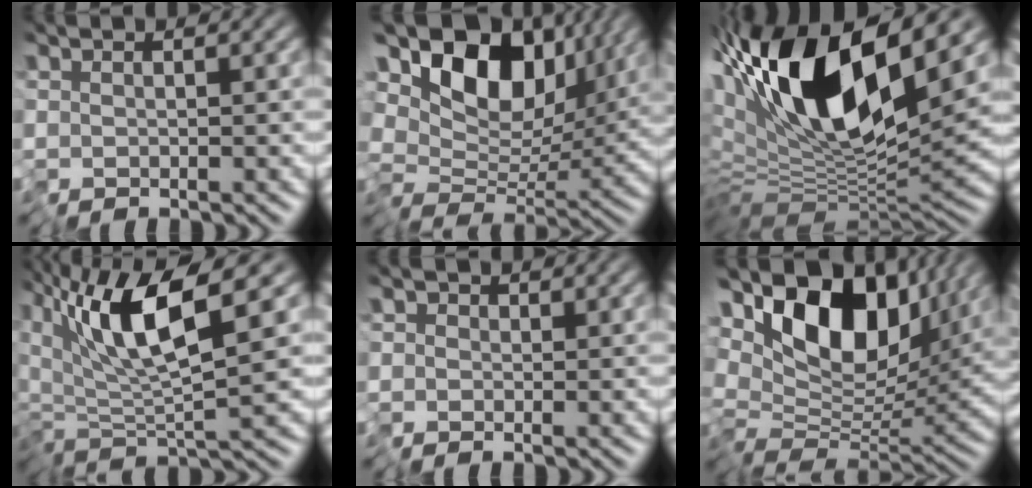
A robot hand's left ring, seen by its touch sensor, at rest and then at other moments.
{"total": 11.2, "force": [5.1, 6.2, 7.7], "torque": [-0.139, 0.023, 0.083]}
{"total": 15.1, "force": [4.9, 5.4, 13.2], "torque": [-0.253, 0.008, 0.077]}
{"total": 8.5, "force": [3.4, 1.3, 7.7], "torque": [-0.147, 0.007, 0.059]}
{"total": 1.2, "force": [-0.4, 1.1, 0.2], "torque": [0.012, 0.006, -0.009]}
{"total": 12.2, "force": [5.2, 6.4, 8.9], "torque": [-0.152, 0.020, 0.083]}